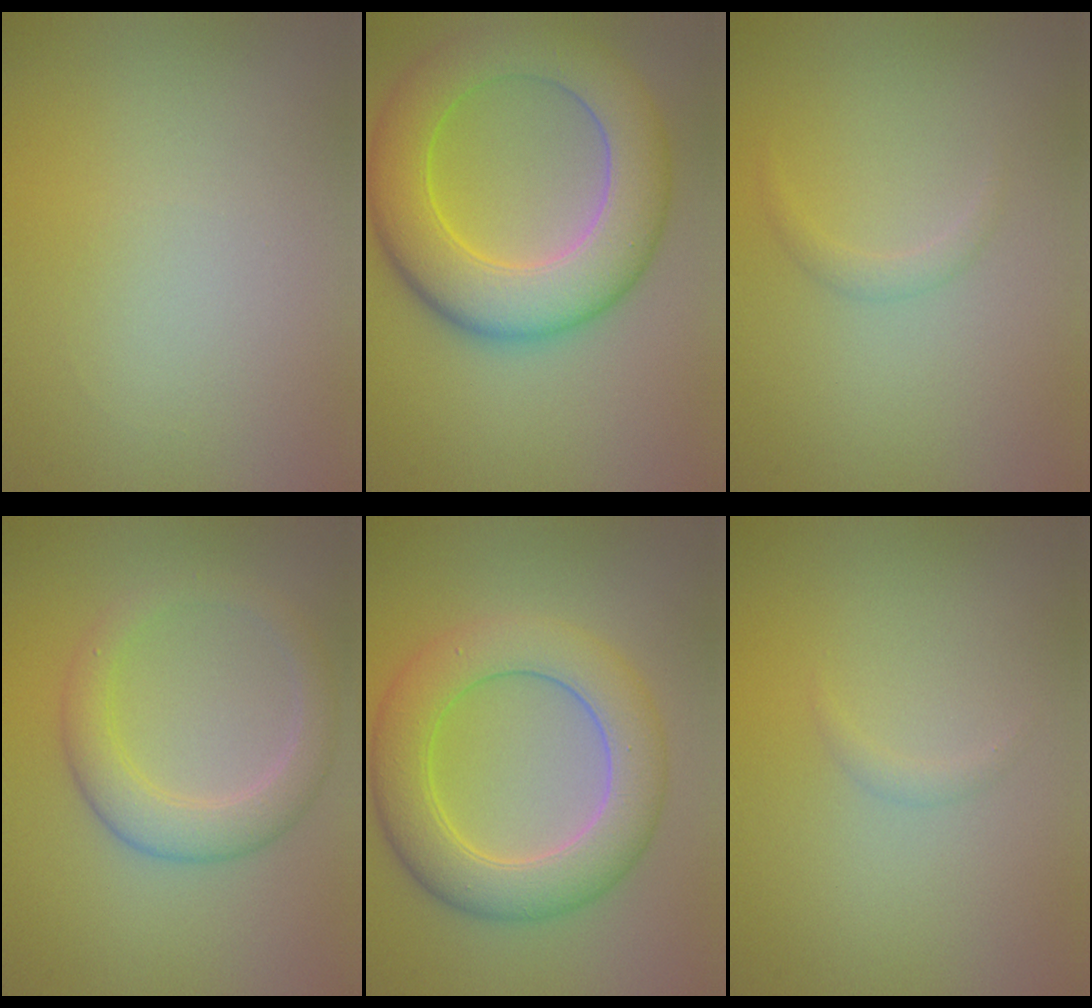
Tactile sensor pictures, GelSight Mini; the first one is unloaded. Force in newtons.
{"total": 9.1, "press": 9.1, "slide": 0.2}
{"total": 0.8, "press": 0.8, "slide": 0.0}
{"total": 3.6, "press": 3.6, "slide": 0.2}
{"total": 7.3, "press": 7.3, "slide": 0.5}
{"total": 0.6, "press": 0.6, "slide": 0.0}